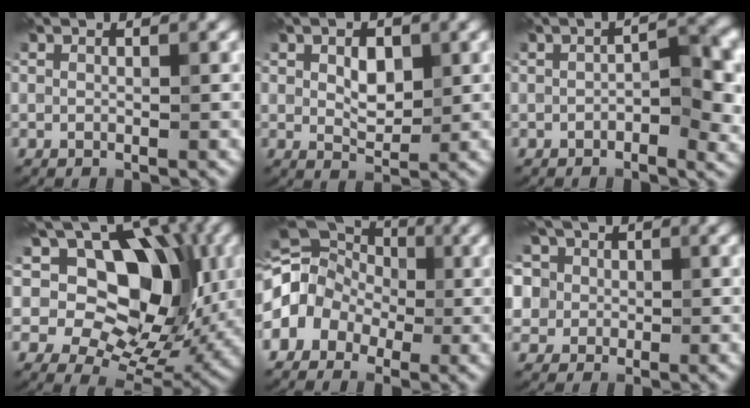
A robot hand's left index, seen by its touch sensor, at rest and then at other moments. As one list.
[{"total": 2.9, "force": [0.7, 1.7, 2.2], "torque": [-0.044, 0.003, 0.013]}, {"total": 4.8, "force": [-1.0, 2.1, 4.2], "torque": [-0.053, 0.007, -0.016]}, {"total": 13.6, "force": [4.5, 8.7, 9.4], "torque": [-0.114, 0.023, 0.064]}, {"total": 9.1, "force": [-1.2, 7.4, 5.1], "torque": [-0.082, 0.024, -0.060]}, {"total": 11.6, "force": [5.7, 8.6, 5.3], "torque": [-0.129, 0.046, 0.063]}]